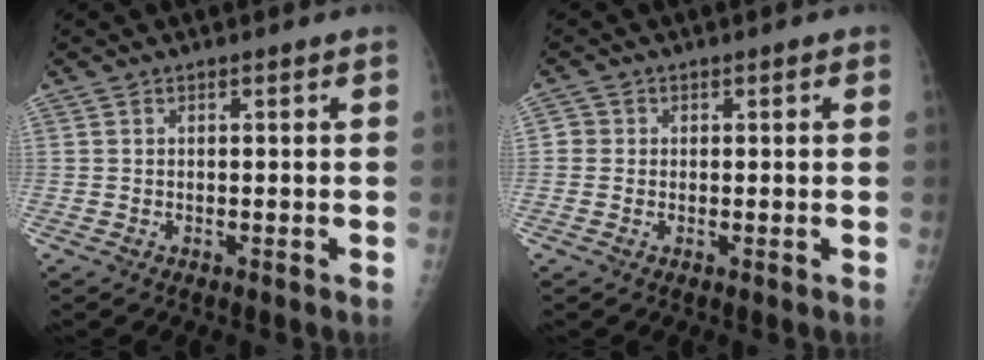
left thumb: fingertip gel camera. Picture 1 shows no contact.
{"total": 2.1, "force": [0.0, 2.0, 0.5], "torque": [0.008, 0.005, -0.005]}